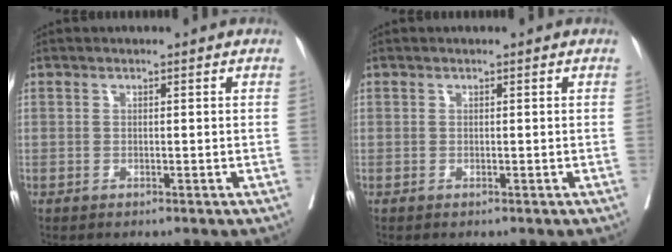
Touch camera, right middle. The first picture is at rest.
{"total": 0.0}